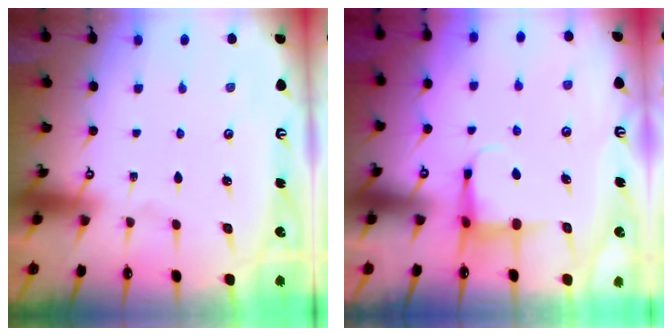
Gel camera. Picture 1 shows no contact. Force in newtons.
{"total": 4.8, "press": 4.7, "slide": 0.4}